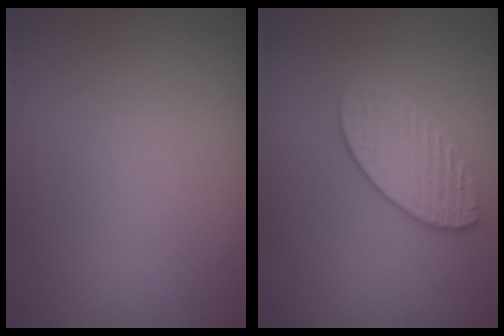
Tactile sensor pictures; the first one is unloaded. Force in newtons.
{"total": 2.7, "press": 2.4, "slide": 1.2}